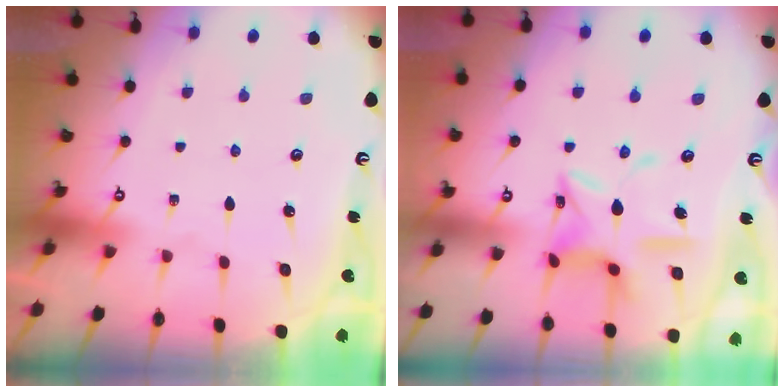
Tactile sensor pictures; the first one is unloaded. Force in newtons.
{"total": 12.3, "press": 12.3, "slide": 0.9}